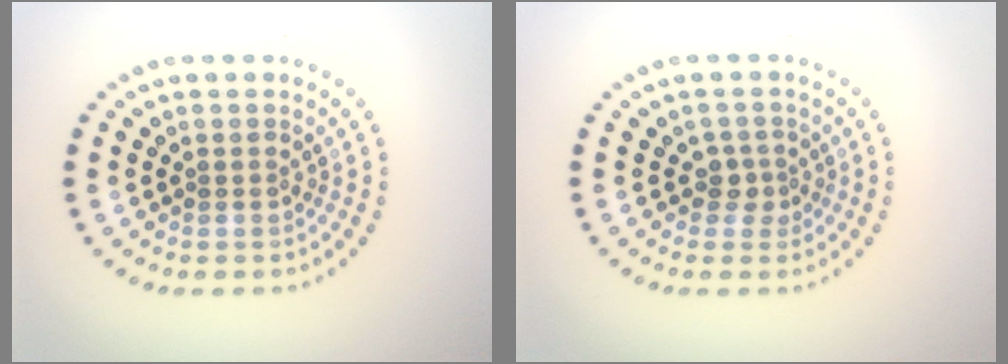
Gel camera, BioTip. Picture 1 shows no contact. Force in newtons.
{"total": 1.6, "press": 1.1, "slide": 1.1}